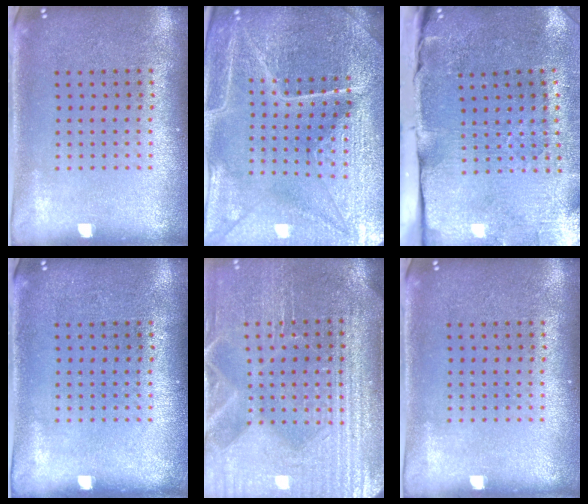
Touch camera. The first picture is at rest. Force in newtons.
{"total": 5.3, "press": 4.9, "slide": 1.9}
{"total": 4.5, "press": 3.7, "slide": 2.5}
{"total": 0.0}
{"total": 4.3, "press": 4.0, "slide": 1.6}
{"total": 0.0}